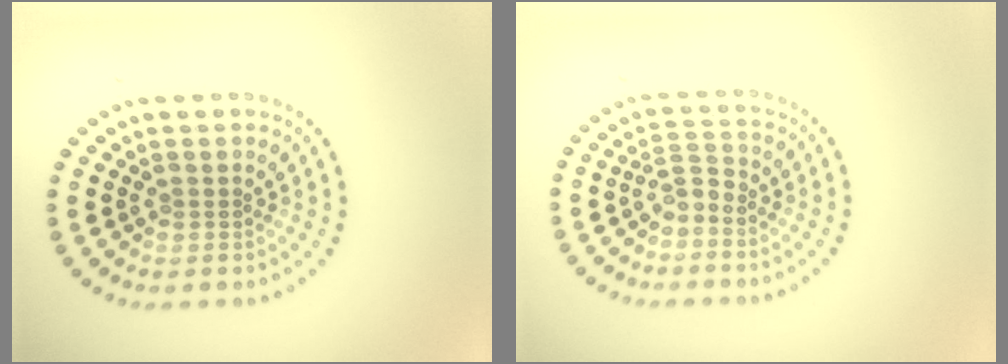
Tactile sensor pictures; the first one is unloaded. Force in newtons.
{"total": 1.6, "press": 1.1, "slide": 1.1}